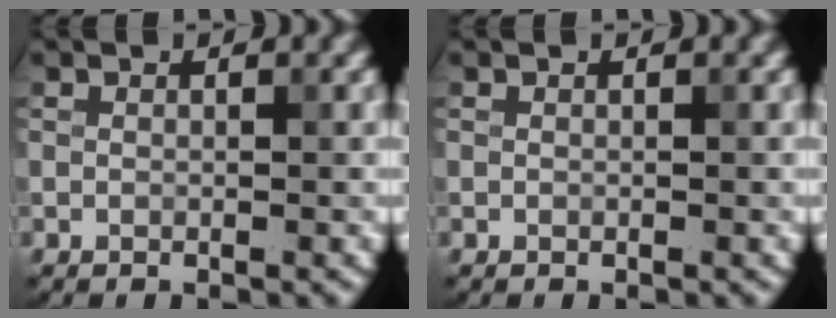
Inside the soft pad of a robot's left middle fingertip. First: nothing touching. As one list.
[{"total": 0.0}]